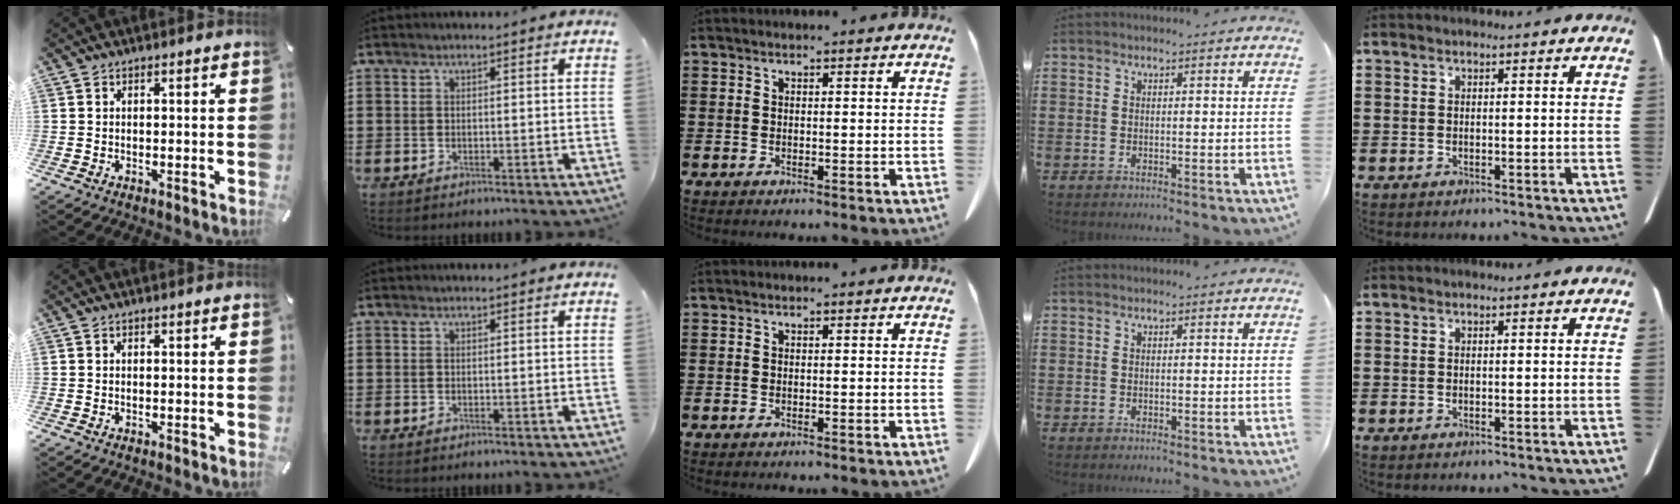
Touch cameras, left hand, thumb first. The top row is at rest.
{}